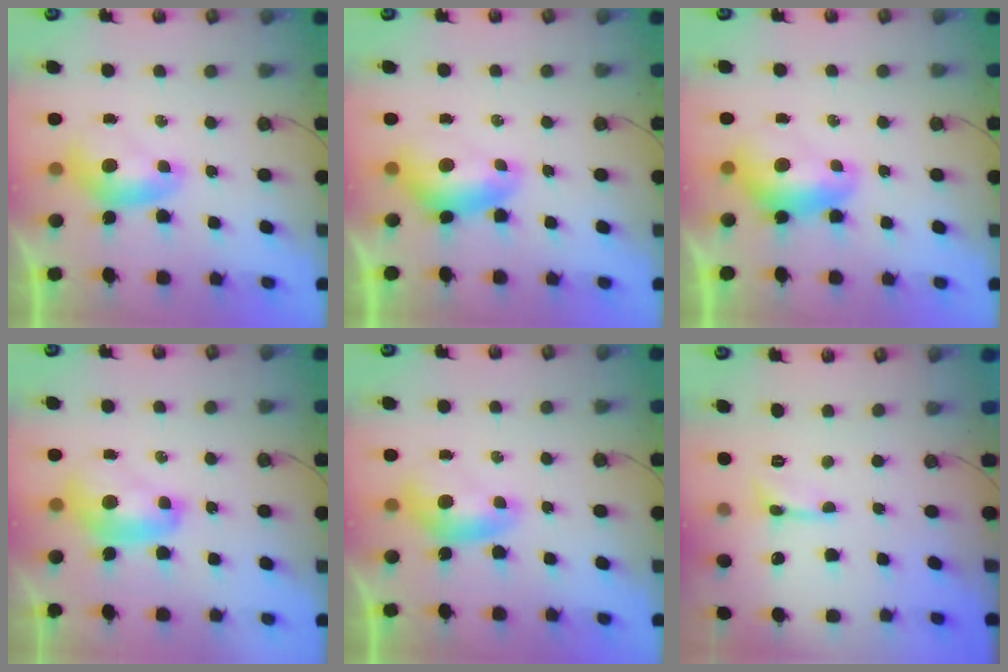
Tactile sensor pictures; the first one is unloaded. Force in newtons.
{"total": 0.7, "press": 0.6, "slide": 0.3}
{"total": 1.6, "press": 1.6, "slide": 0.4}
{"total": 2.4, "press": 2.4, "slide": 0.3}
{"total": 0.0}
{"total": 1.6, "press": 1.5, "slide": 0.4}